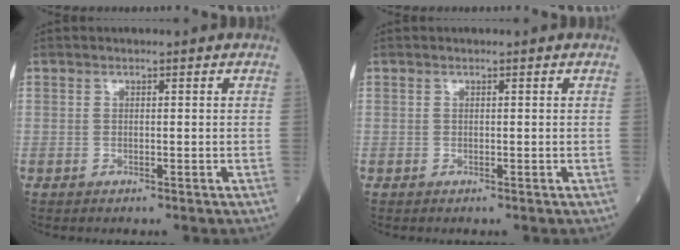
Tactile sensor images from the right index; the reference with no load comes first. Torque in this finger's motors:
{"motor_torque": [0.01, 0.01, -0.03, 0.01]}